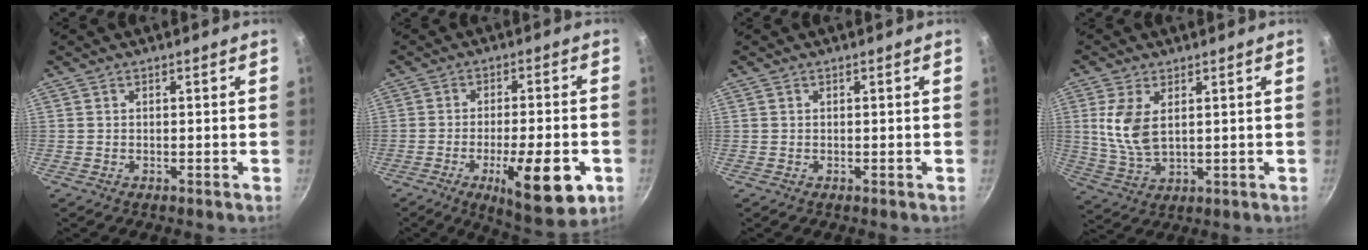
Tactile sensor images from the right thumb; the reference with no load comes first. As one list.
[{"total": 14.9, "force": [-5.4, 4.3, 13.2], "torque": [-0.179, 0.011, -0.074]}, {"total": 0.0}, {"total": 8.3, "force": [2.1, 4.5, 6.6], "torque": [-0.134, -0.016, 0.048]}]